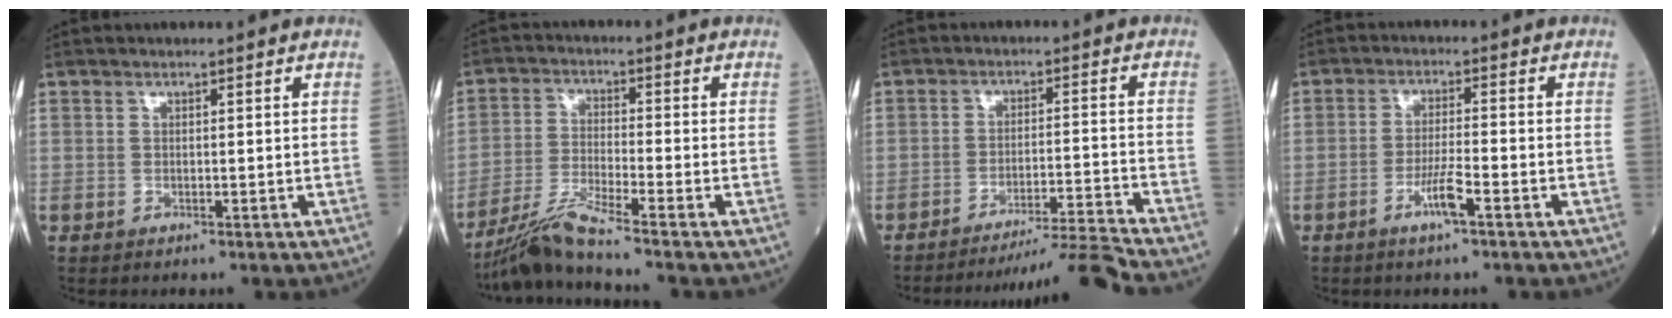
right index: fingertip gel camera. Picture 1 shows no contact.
{"total": 6.9, "force": [-5.9, -1.8, 3.1], "torque": [-0.068, -0.029, -0.117]}
{"total": 8.9, "force": [-7.9, -4.2, 0.7], "torque": [-0.004, 0.004, -0.130]}
{"total": 4.3, "force": [-2.3, 0.0, 3.7], "torque": [-0.072, -0.006, -0.046]}